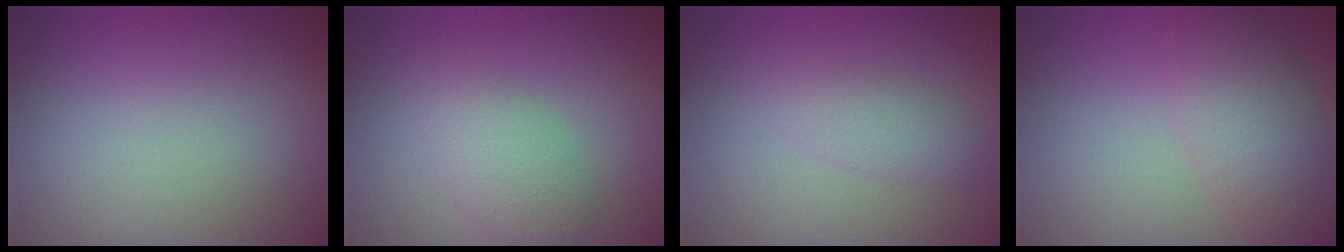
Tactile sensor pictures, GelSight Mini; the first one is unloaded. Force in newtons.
{"total": 3.1, "press": 3.1, "slide": 0.0}
{"total": 2.0, "press": 2.0, "slide": 0.1}
{"total": 4.9, "press": 4.9, "slide": 0.1}